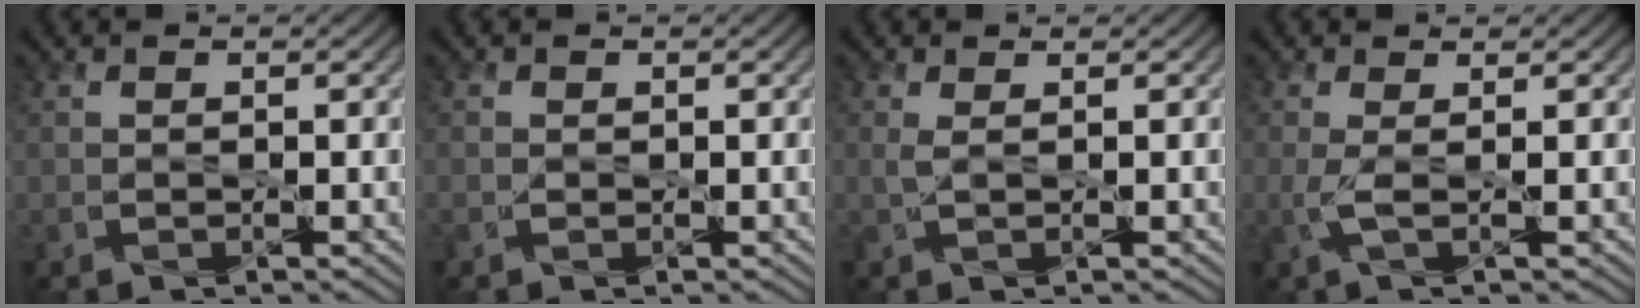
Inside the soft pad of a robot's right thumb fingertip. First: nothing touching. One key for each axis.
{"total": 0.6, "fx": -0.1, "fy": 0.6, "fz": 0.2, "tx": -0.004, "ty": -0.004, "tz": -0.003}
{"total": 1.2, "fx": 0.4, "fy": 0.3, "fz": 1.1, "tx": -0.033, "ty": 0.001, "tz": 0.007}
{"total": 2.1, "fx": 0.0, "fy": 0.3, "fz": 2.0, "tx": -0.052, "ty": 0.002, "tz": -0.004}